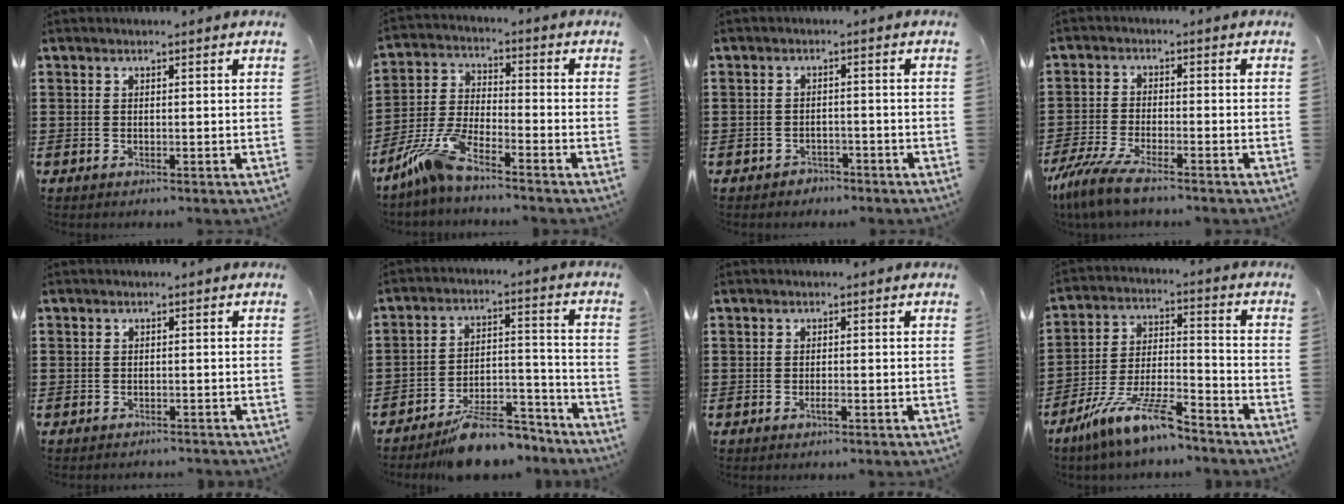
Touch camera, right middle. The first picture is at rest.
{"total": 7.8, "force": [-6.4, 0.7, 4.5], "torque": [-0.119, -0.014, -0.130]}
{"total": 1.3, "force": [-1.2, 0.4, -0.1], "torque": [-0.003, 0.002, -0.028]}
{"total": 5.5, "force": [-4.4, 0.3, 3.3], "torque": [-0.086, -0.020, -0.088]}
{"total": 0.8, "force": [-0.8, 0.1, -0.3], "torque": [0.004, 0.004, -0.020]}
{"total": 9.1, "force": [-7.8, 2.6, 3.8], "torque": [-0.052, 0.036, -0.143]}
{"total": 0.9, "force": [-0.3, 0.0, 0.8], "torque": [-0.016, -0.004, -0.002]}
{"total": 10.7, "force": [-8.5, 1.1, 6.3], "torque": [-0.125, 0.012, -0.167]}